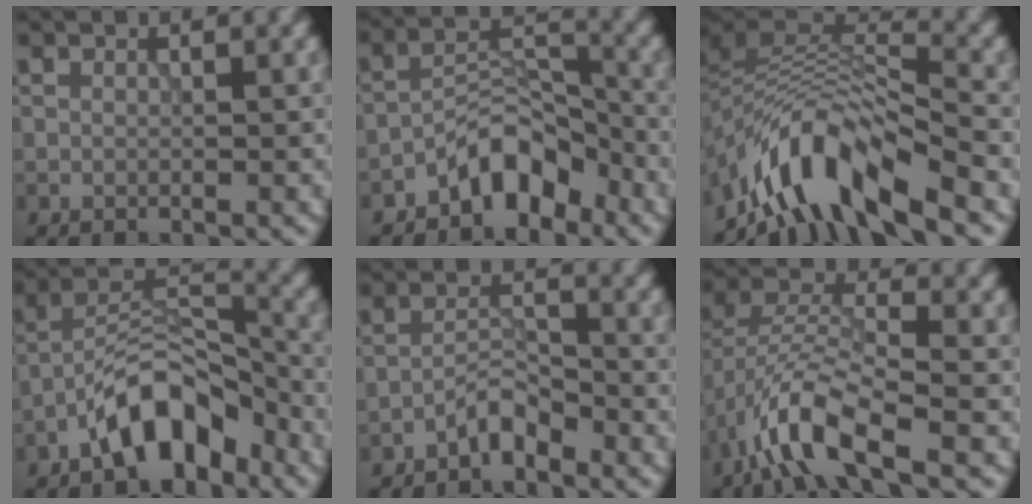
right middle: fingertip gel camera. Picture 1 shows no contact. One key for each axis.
{"total": 4.5, "fx": -3.3, "fy": 2.0, "fz": 2.4, "tx": -0.025, "ty": 0.021, "tz": -0.062}
{"total": 9.4, "fx": -5.9, "fy": 3.5, "fz": 6.3, "tx": -0.095, "ty": 0.009, "tz": -0.117}
{"total": 7.3, "fx": -4.5, "fy": 3.3, "fz": 4.7, "tx": -0.070, "ty": 0.019, "tz": -0.089}
{"total": 2.3, "fx": -1.9, "fy": 0.6, "fz": 1.1, "tx": -0.016, "ty": 0.012, "tz": -0.039}
{"total": 6.6, "fx": -3.6, "fy": 2.3, "fz": 5.1, "tx": -0.100, "ty": 0.004, "tz": -0.079}